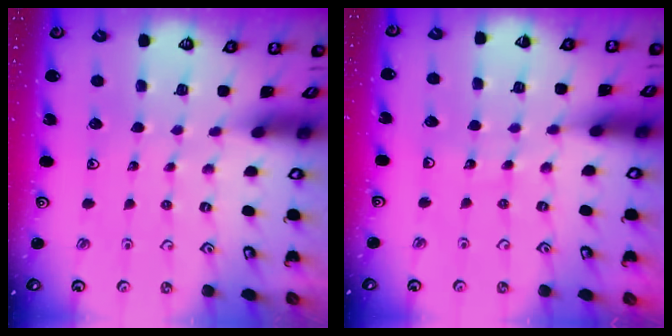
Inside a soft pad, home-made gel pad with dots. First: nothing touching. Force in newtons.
{"total": 6.1, "press": 6.1, "slide": 0.6}